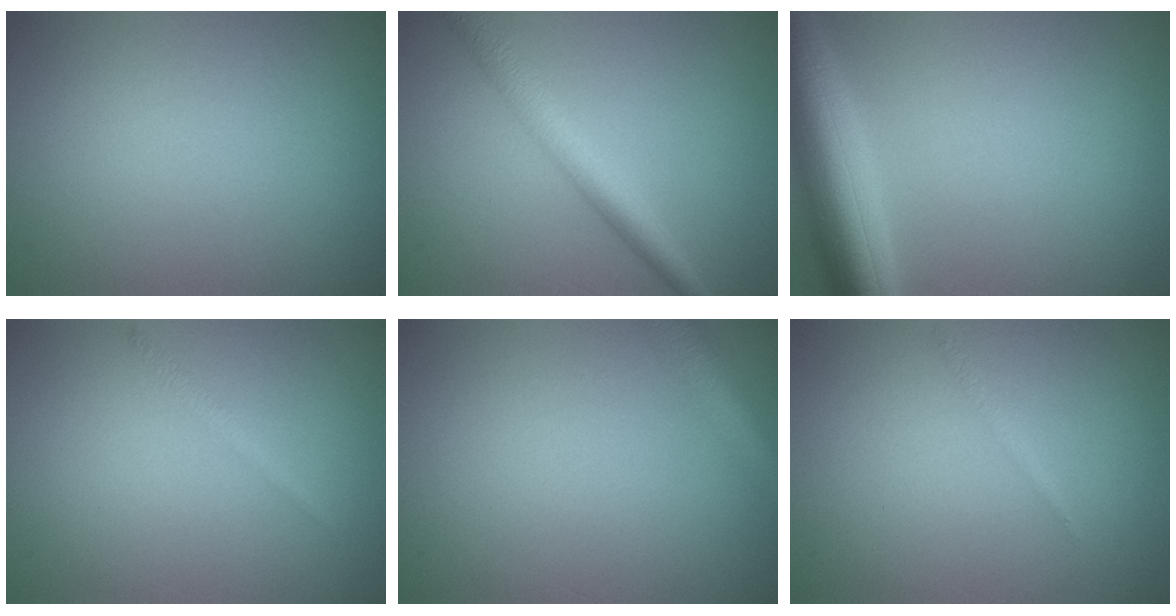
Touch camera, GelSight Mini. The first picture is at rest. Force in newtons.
{"total": 4.1, "press": 4.1, "slide": 0.0}
{"total": 8.1, "press": 8.1, "slide": 0.3}
{"total": 0.9, "press": 0.9, "slide": 0.1}
{"total": 2.4, "press": 2.4, "slide": 0.1}
{"total": 0.6, "press": 0.6, "slide": 0.0}